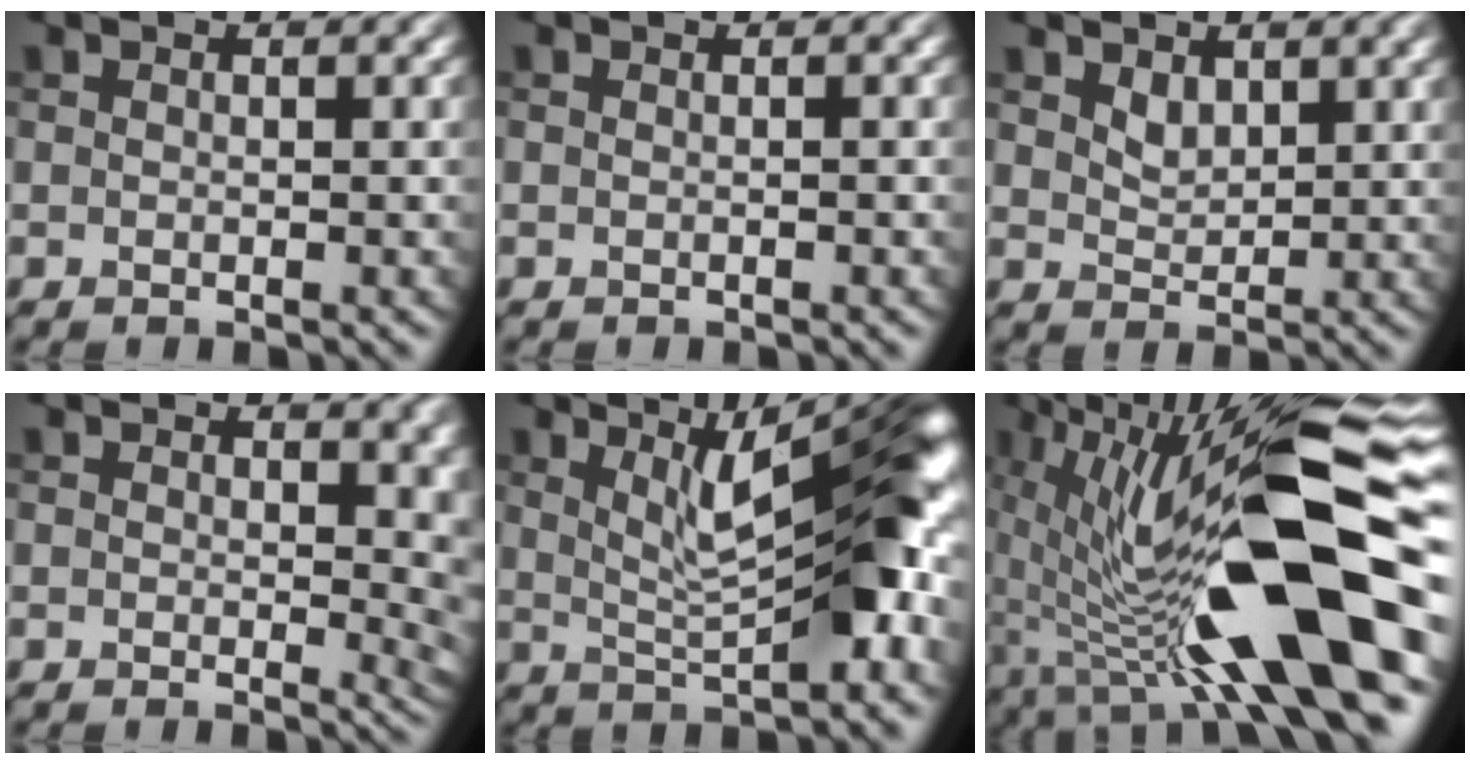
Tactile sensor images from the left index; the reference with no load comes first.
{"total": 0.0}
{"total": 1.8, "force": [1.2, 1.1, 0.8], "torque": [-0.021, -0.004, 0.028]}
{"total": 5.2, "force": [0.8, 3.3, 3.9], "torque": [-0.029, -0.015, 0.014]}
{"total": 9.1, "force": [2.0, 2.5, 8.5], "torque": [-0.125, 0.009, 0.034]}
{"total": 17.1, "force": [-1.5, 5.5, 16.1], "torque": [-0.273, 0.020, -0.033]}